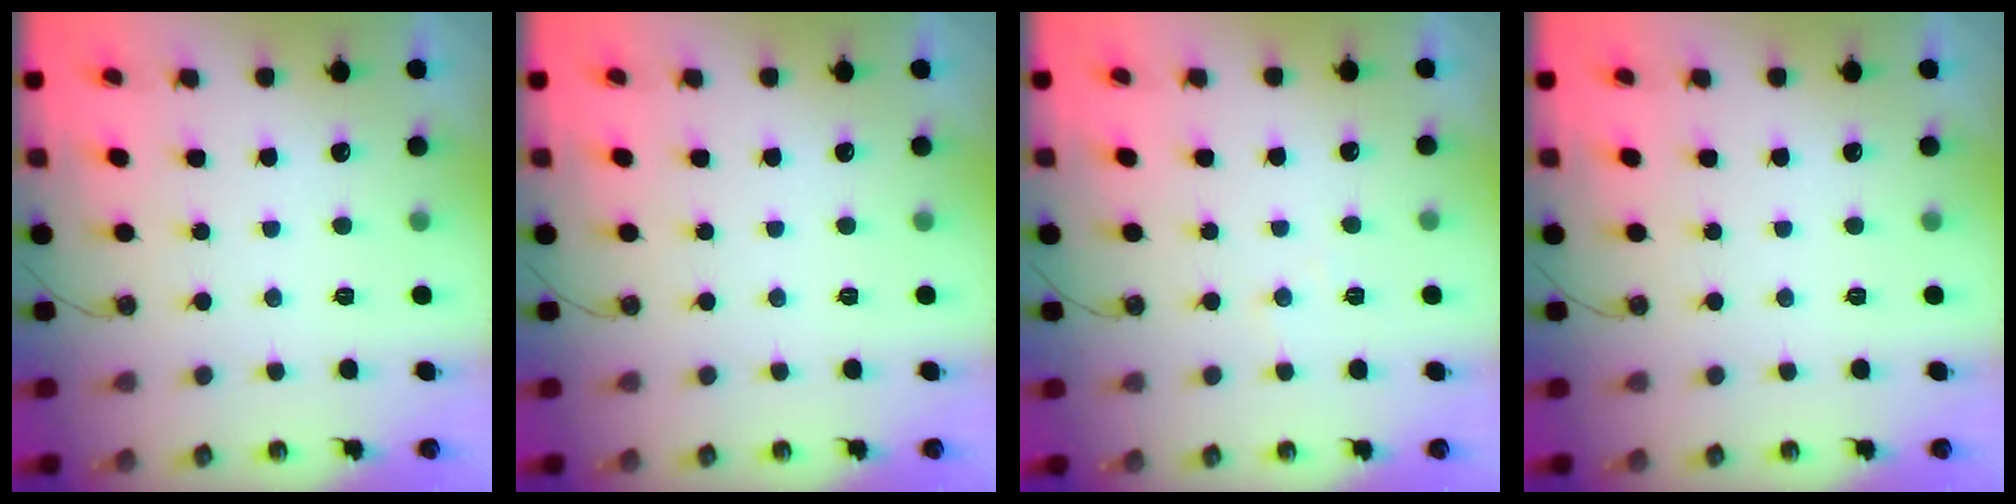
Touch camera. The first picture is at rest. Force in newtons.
{"total": 0.0}
{"total": 4.9, "press": 4.8, "slide": 0.7}
{"total": 0.0}